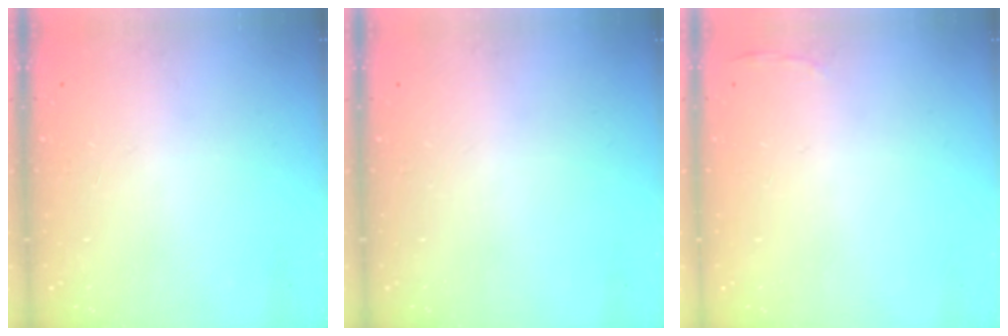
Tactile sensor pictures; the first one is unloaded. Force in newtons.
{"total": 0.0}
{"total": 2.8, "press": 2.6, "slide": 0.9}